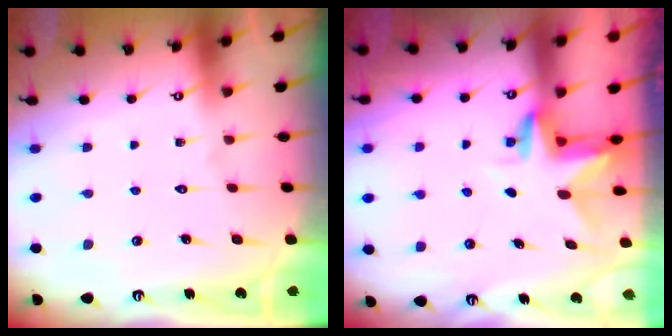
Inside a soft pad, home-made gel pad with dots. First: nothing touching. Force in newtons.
{"total": 3.0, "press": 3.0, "slide": 0.2}